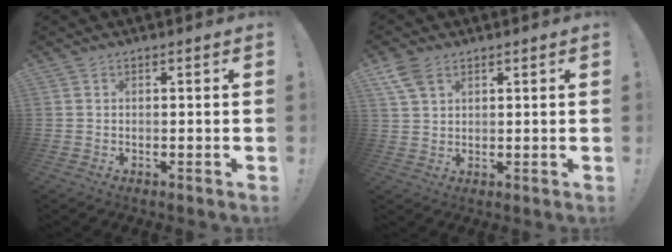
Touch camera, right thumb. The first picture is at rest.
{"total": 5.9, "force": [3.3, 3.5, 3.5], "torque": [-0.062, -0.006, 0.066]}